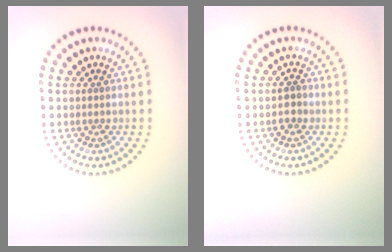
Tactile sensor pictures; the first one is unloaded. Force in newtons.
{"total": 1.2, "press": 1.1, "slide": 0.4}